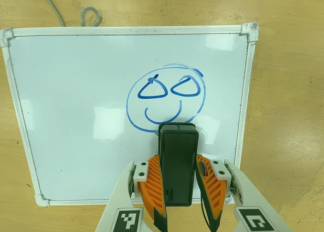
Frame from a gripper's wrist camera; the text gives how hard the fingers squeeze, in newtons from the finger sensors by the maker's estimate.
{"total": 4.8, "left": 3.0, "right": 6.6}